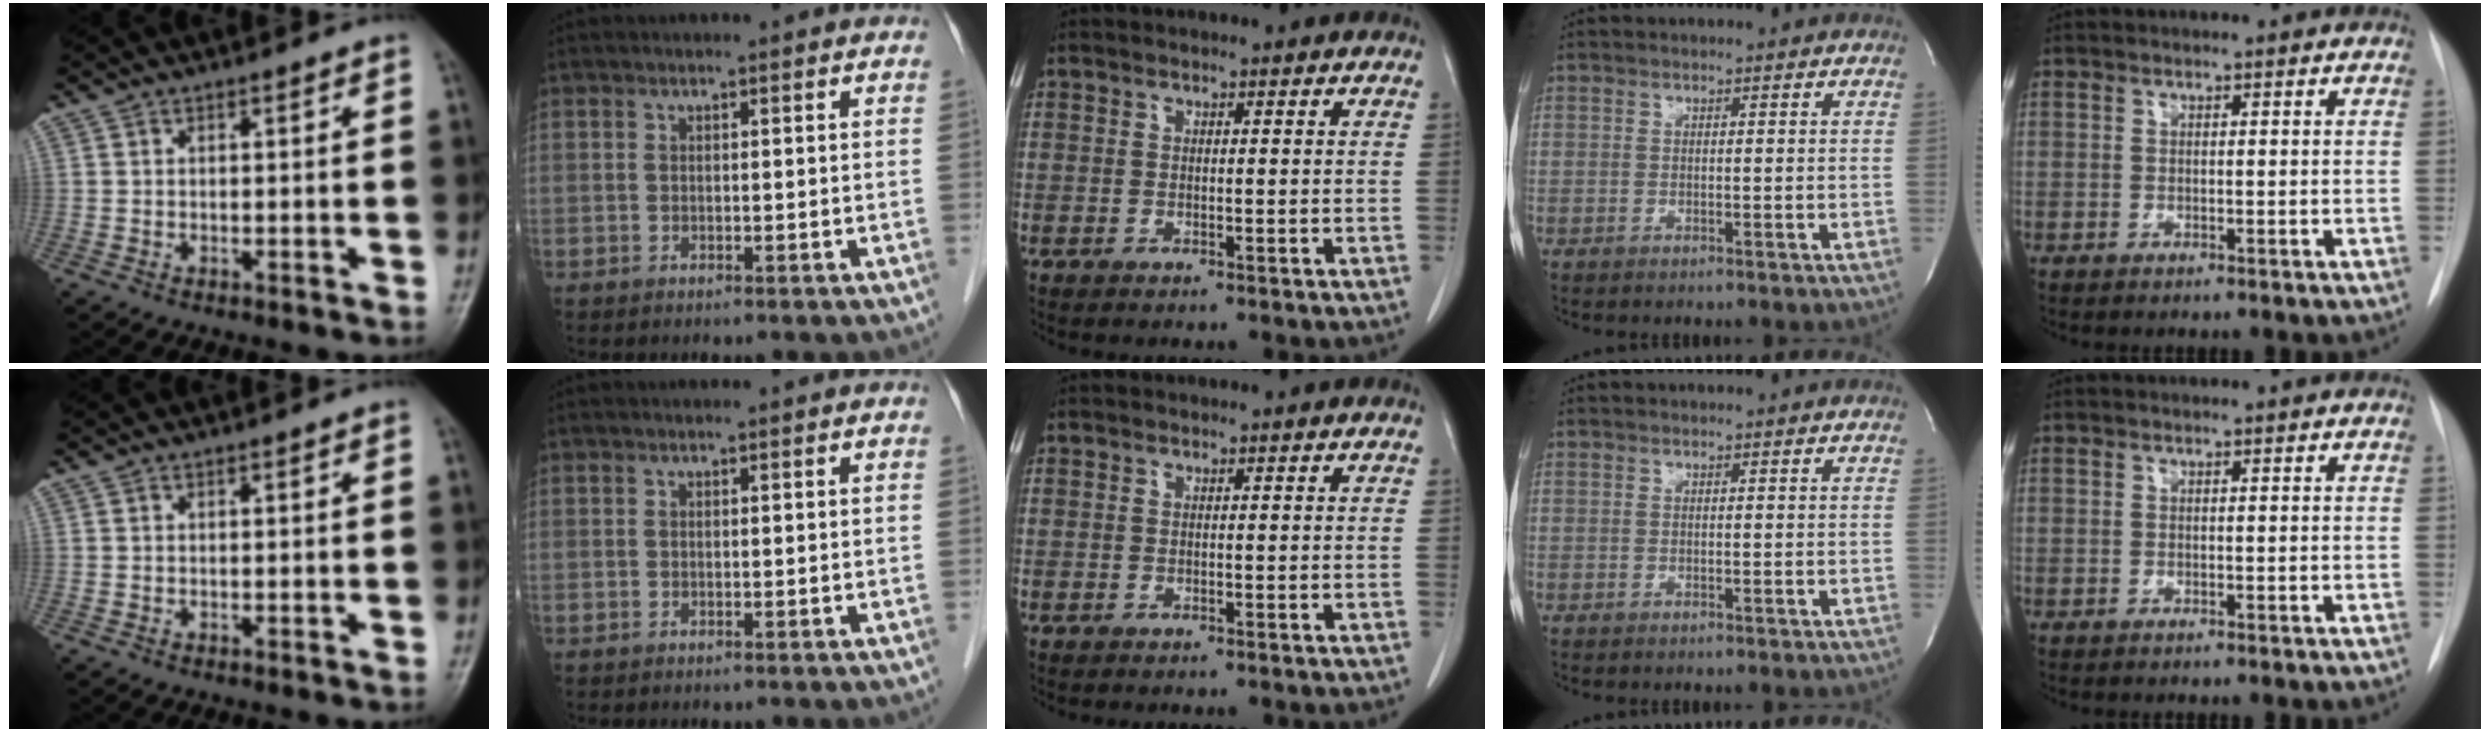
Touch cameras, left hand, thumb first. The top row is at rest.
{}